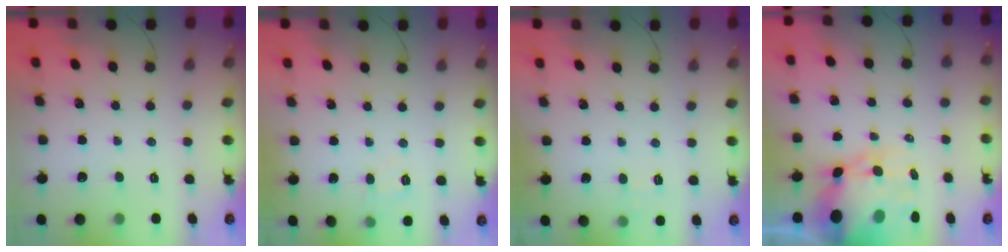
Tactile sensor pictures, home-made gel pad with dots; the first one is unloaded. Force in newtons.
{"total": 4.1, "press": 3.8, "slide": 1.6}
{"total": 5.5, "press": 5.3, "slide": 1.3}
{"total": 12.9, "press": 12.5, "slide": 3.2}